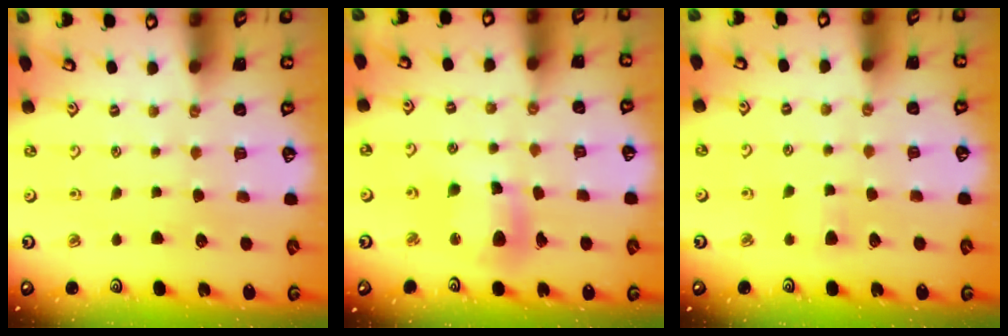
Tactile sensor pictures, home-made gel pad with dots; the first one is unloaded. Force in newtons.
{"total": 11.7, "press": 11.5, "slide": 1.9}
{"total": 3.8, "press": 3.7, "slide": 0.8}